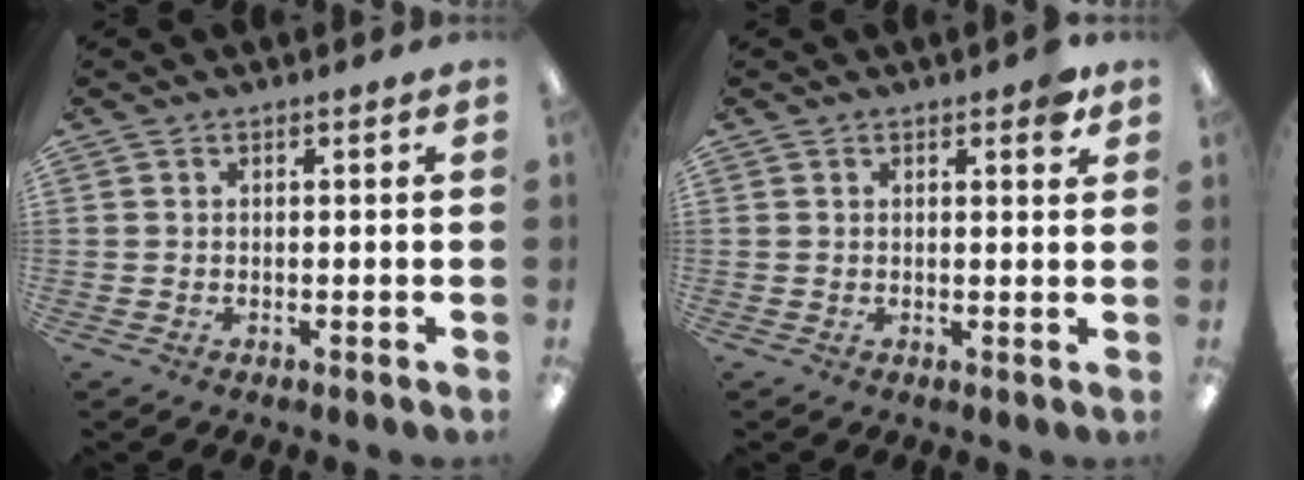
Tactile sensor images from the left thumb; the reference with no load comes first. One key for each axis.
{"total": 2.7, "fx": 1.6, "fy": 0.9, "fz": 1.9, "tx": -0.017, "ty": -0.006, "tz": 0.023}